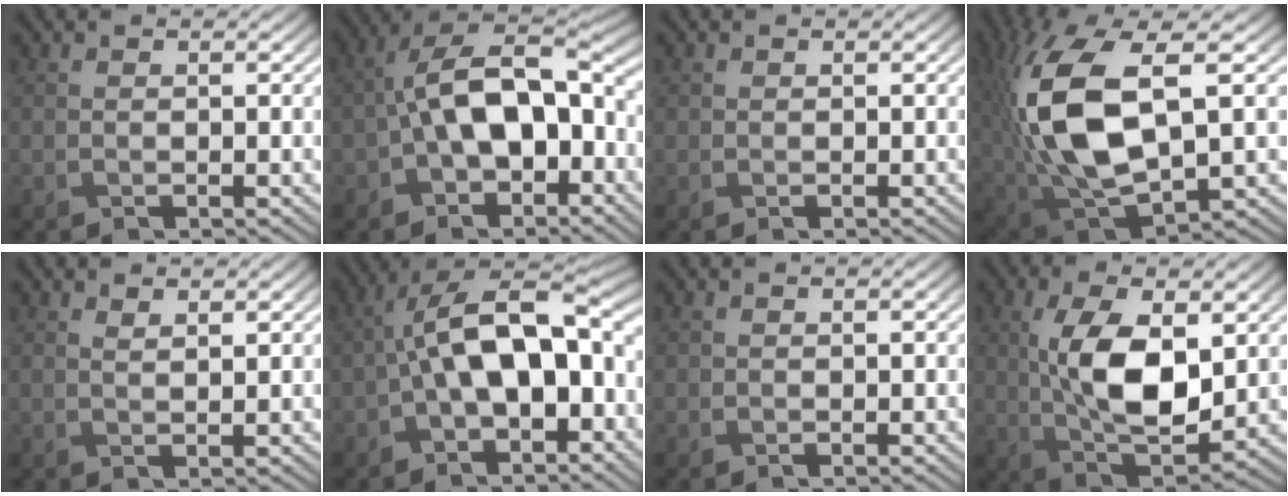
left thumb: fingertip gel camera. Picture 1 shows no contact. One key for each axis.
{"total": 12.1, "fx": -1.8, "fy": 7.3, "fz": 9.4, "tx": -0.172, "ty": 0.020, "tz": -0.040}
{"total": 0.8, "fx": 0.2, "fy": 0.8, "fz": -0.1, "tx": 0.006, "ty": -0.002, "tz": 0.000}
{"total": 16.4, "fx": 1.6, "fy": 8.2, "fz": 14.2, "tx": -0.341, "ty": -0.004, "tz": 0.040}
{"total": 1.3, "fx": 0.9, "fy": 0.4, "fz": 0.9, "tx": -0.022, "ty": -0.001, "tz": 0.019}
{"total": 13.4, "fx": -0.9, "fy": 7.6, "fz": 11.1, "tx": -0.190, "ty": 0.023, "tz": -0.023}
{"total": 0.5, "fx": -0.1, "fy": 0.5, "fz": 0.0, "tx": 0.003, "ty": -0.003, "tz": -0.003}
{"total": 11.0, "fx": 1.4, "fy": 5.4, "fz": 9.5, "tx": -0.194, "ty": -0.002, "tz": 0.032}